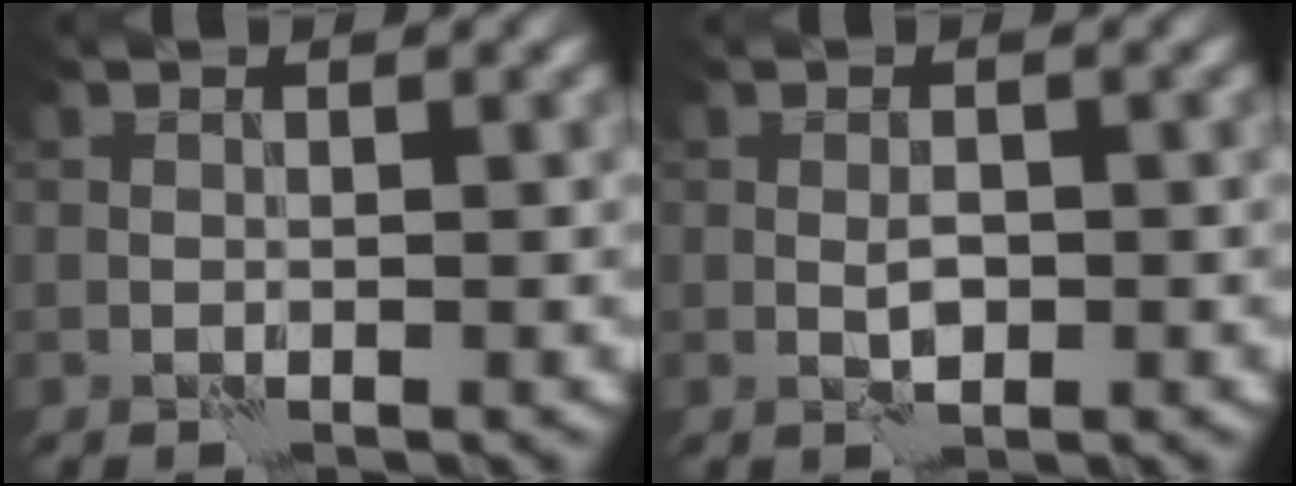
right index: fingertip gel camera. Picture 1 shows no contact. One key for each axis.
{"total": 1.3, "fx": -0.3, "fy": 0.5, "fz": 1.2, "tx": -0.023, "ty": 0.002, "tz": -0.005}